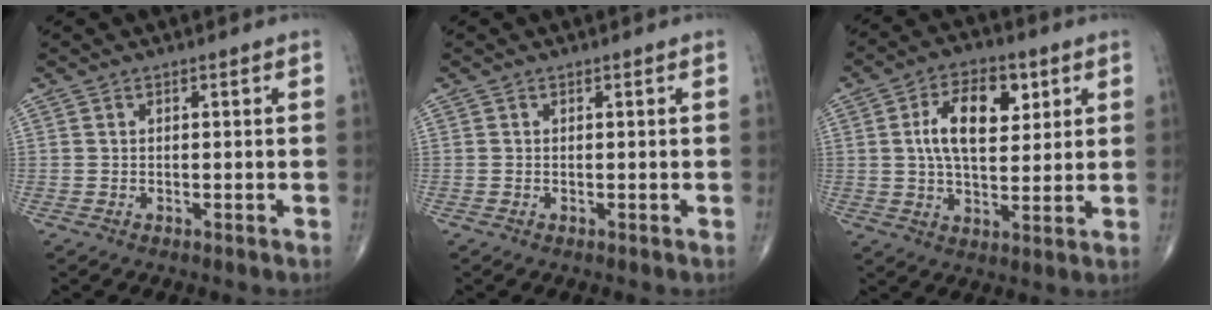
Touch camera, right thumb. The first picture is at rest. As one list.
[{"total": 0.0}, {"total": 12.2, "force": [3.3, 6.8, 9.6], "torque": [-0.138, -0.005, 0.054]}]